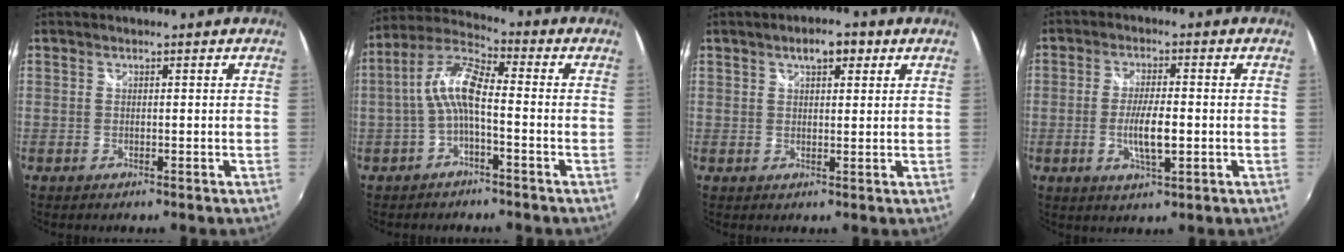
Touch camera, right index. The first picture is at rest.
{"total": 8.4, "force": [-1.6, 2.4, 7.8], "torque": [-0.178, 0.020, -0.031]}
{"total": 4.4, "force": [2.3, 2.0, 3.1], "torque": [-0.047, 0.013, 0.035]}
{"total": 6.6, "force": [-1.4, 1.6, 6.2], "torque": [-0.118, -0.008, -0.021]}